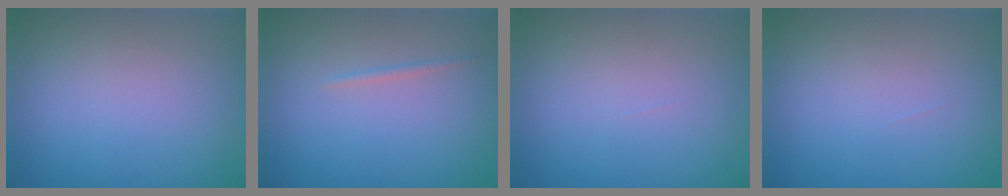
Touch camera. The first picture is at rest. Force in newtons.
{"total": 0.6, "press": 0.6, "slide": 0.1}
{"total": 0.0}
{"total": 0.0}